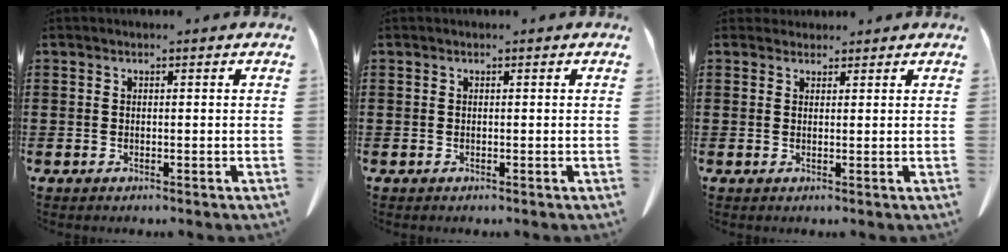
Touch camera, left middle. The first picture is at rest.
{"total": 0.0}
{"total": 1.7, "force": [1.5, 0.7, 0.1], "torque": [-0.007, 0.003, 0.030]}